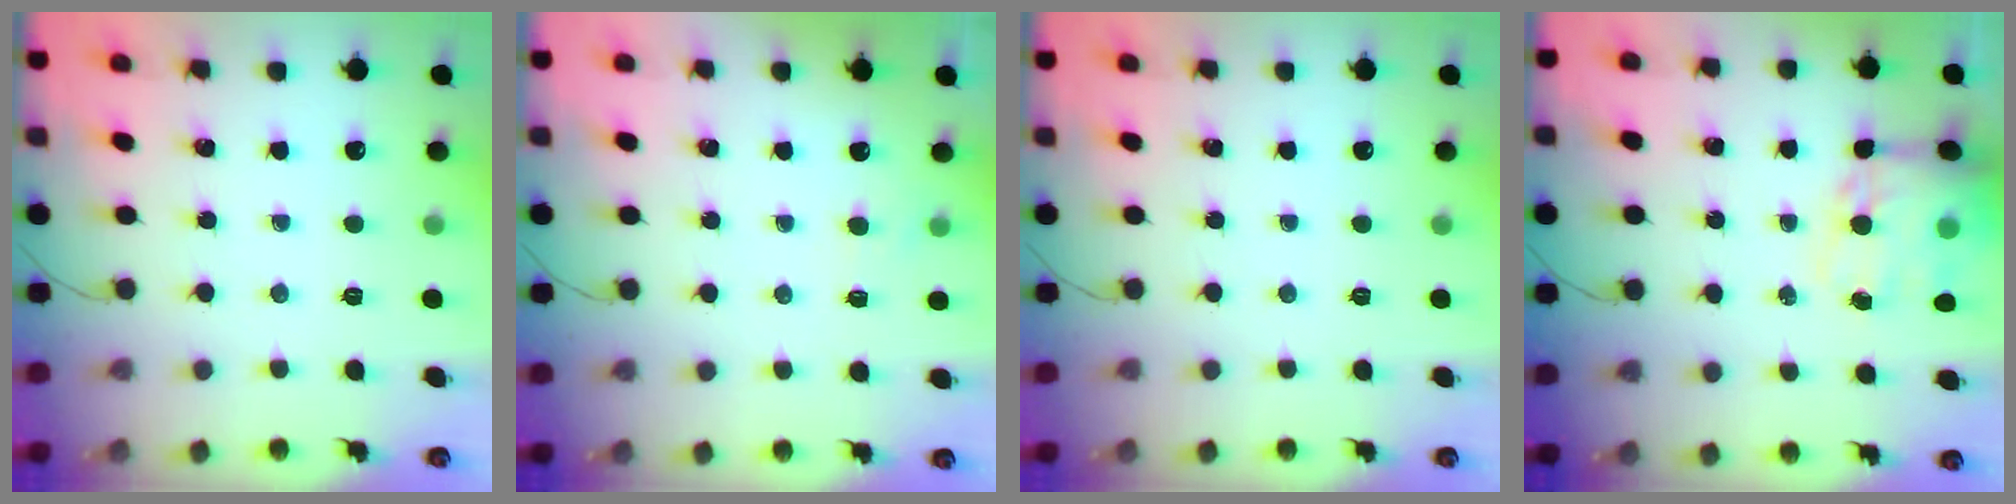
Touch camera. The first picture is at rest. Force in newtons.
{"total": 3.3, "press": 3.1, "slide": 1.2}
{"total": 0.0}
{"total": 15.5, "press": 15.1, "slide": 3.7}